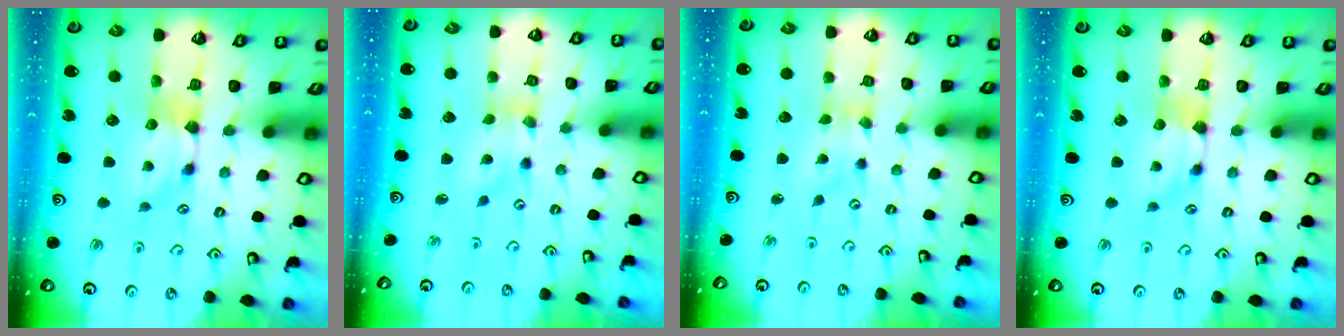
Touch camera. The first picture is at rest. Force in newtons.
{"total": 1.0, "press": 0.2, "slide": 0.9}
{"total": 2.7, "press": 2.6, "slide": 1.0}
{"total": 0.0}